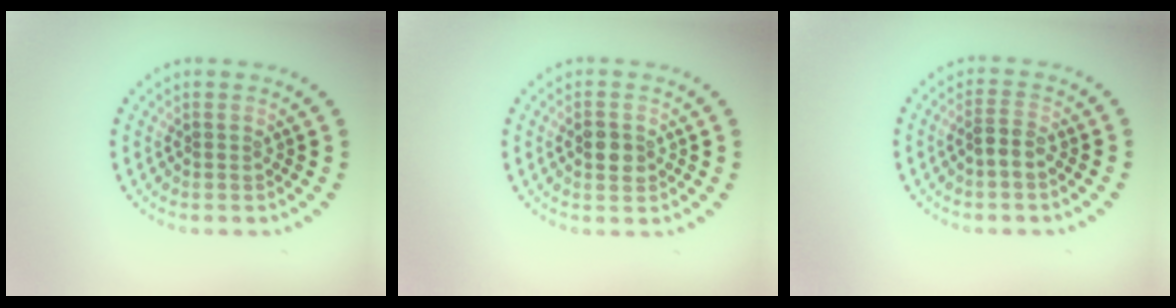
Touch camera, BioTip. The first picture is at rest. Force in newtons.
{"total": 2.4, "press": 2.4, "slide": 0.0}
{"total": 1.9, "press": 1.6, "slide": 1.0}